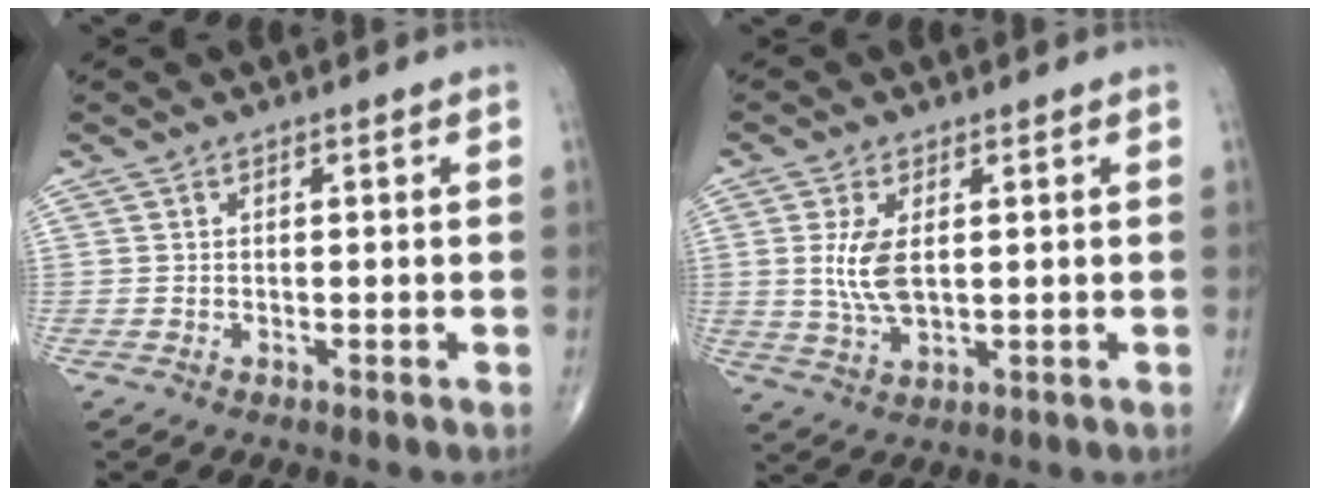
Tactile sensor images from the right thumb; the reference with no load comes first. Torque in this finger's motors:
{"motor_torque": [-0.83, 0.68, 0.90, 0.27, 0.05]}